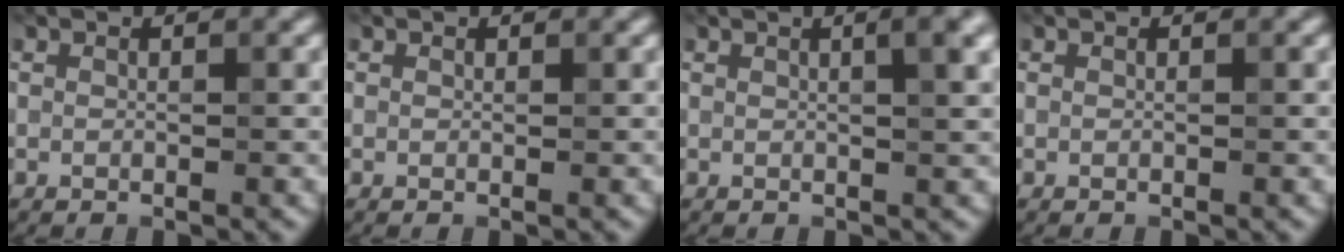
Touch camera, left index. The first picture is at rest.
{"total": 0.0}
{"total": 3.7, "force": [1.2, 1.2, 3.3], "torque": [-0.027, 0.012, 0.005]}
{"total": 0.0}